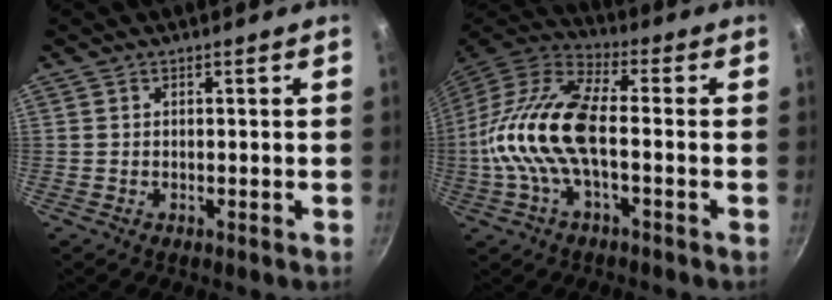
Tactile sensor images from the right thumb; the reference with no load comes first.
{"total": 16.6, "force": [-2.0, 7.1, 14.8], "torque": [-0.290, 0.037, -0.053]}